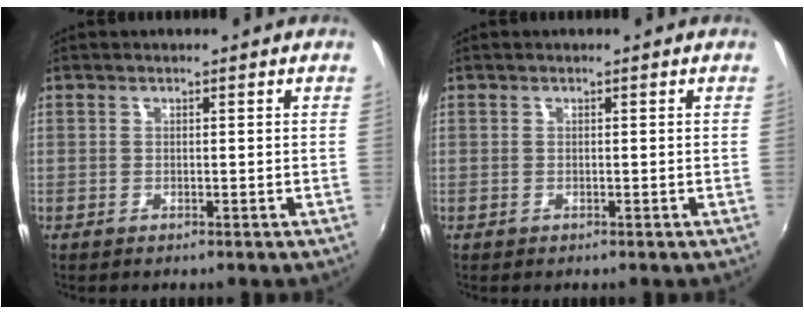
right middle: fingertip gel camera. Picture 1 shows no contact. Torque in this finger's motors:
{"motor_torque": [-0.05, -0.20, -0.02, -0.01]}